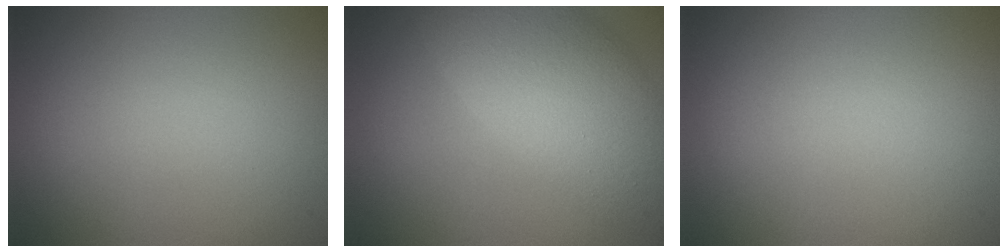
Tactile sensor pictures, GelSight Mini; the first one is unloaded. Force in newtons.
{"total": 8.1, "press": 8.1, "slide": 0.5}
{"total": 0.0}